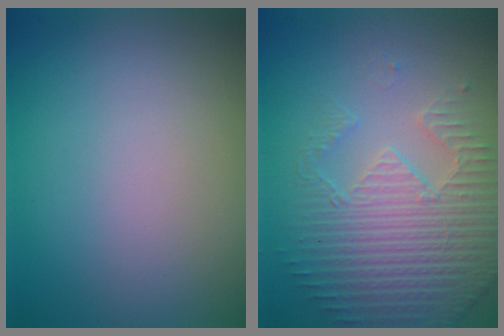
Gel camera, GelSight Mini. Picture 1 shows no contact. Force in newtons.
{"total": 4.4, "press": 4.2, "slide": 1.4}